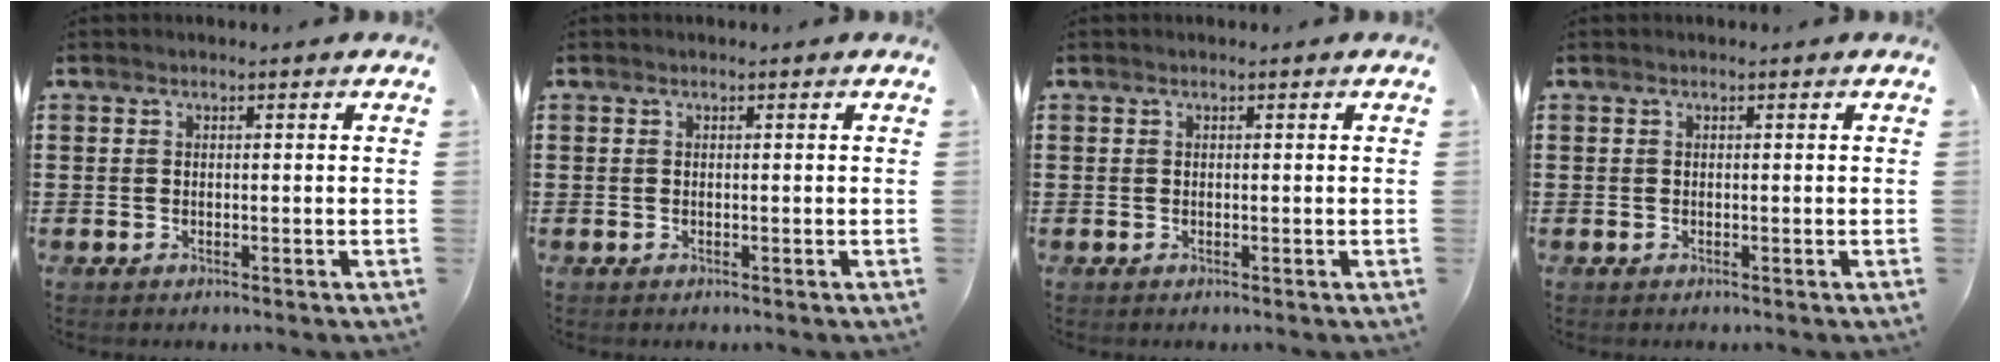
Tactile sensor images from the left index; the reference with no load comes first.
{"total": 0.0}
{"total": 0.0}
{"total": 0.0}